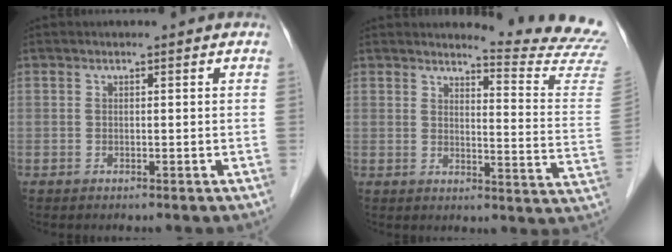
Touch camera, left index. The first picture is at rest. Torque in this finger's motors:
{"motor_torque": [0.26, -0.71, 0.08, 0.00]}